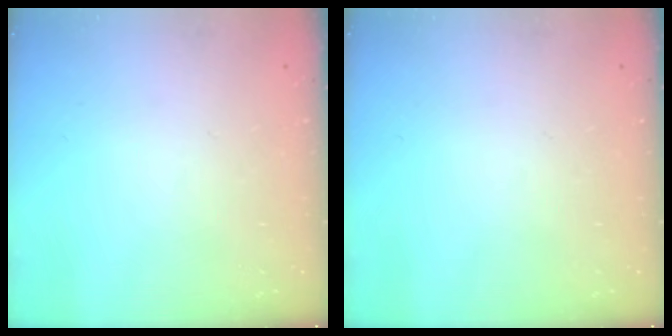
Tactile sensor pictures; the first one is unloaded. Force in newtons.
{"total": 0.0}